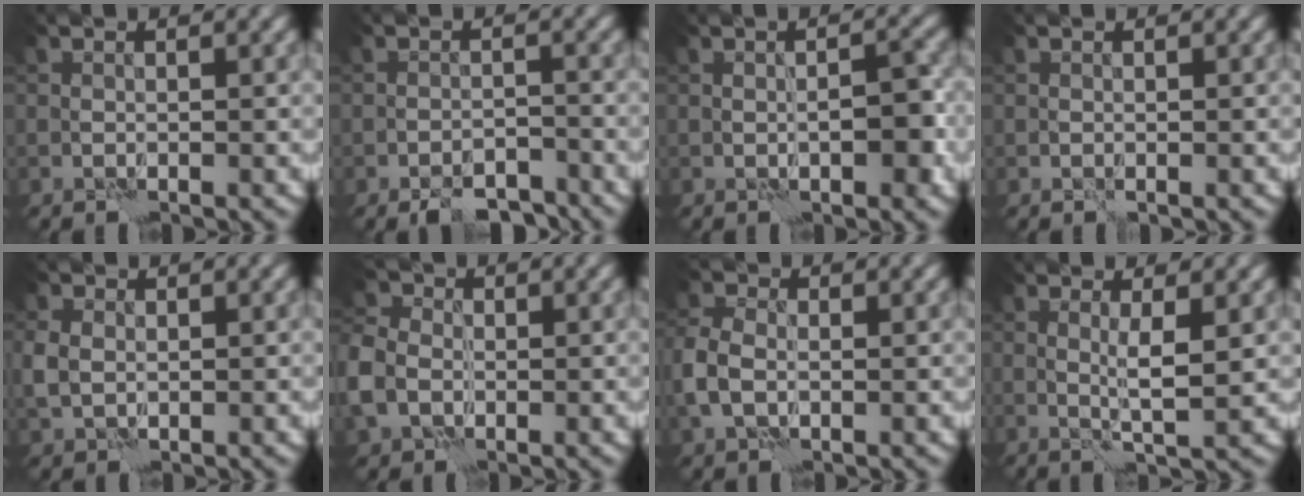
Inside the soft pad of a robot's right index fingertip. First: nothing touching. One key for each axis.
{"total": 4.3, "fx": -3.6, "fy": 1.5, "fz": 1.9, "tx": -0.019, "ty": -0.002, "tz": -0.057}
{"total": 2.6, "fx": -0.4, "fy": 0.9, "fz": 2.4, "tx": -0.032, "ty": 0.001, "tz": -0.005}
{"total": 0.0}
{"total": 2.5, "fx": 0.5, "fy": 2.0, "fz": 1.4, "tx": -0.037, "ty": -0.001, "tz": 0.009}
{"total": 6.8, "fx": -1.5, "fy": 5.4, "fz": 3.9, "tx": -0.098, "ty": -0.013, "tz": -0.039}
{"total": 3.7, "fx": -0.2, "fy": 2.7, "fz": 2.5, "tx": -0.071, "ty": -0.001, "tz": -0.012}
{"total": 2.3, "fx": 0.8, "fy": -0.1, "fz": 2.1, "tx": -0.037, "ty": -0.007, "tz": 0.015}